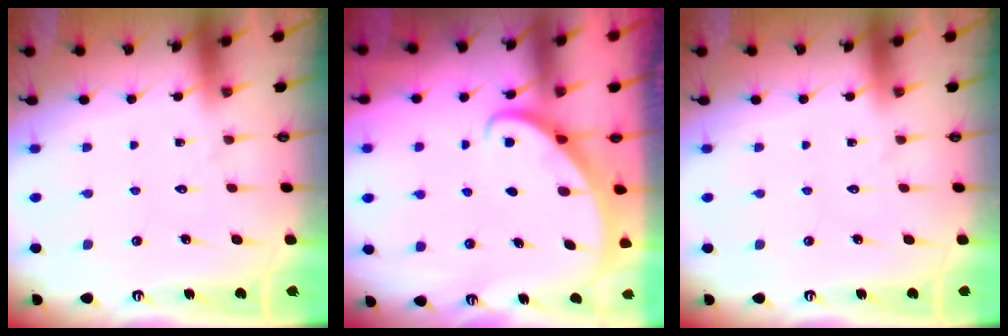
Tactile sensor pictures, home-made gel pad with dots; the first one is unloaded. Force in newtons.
{"total": 2.7, "press": 2.7, "slide": 0.2}
{"total": 0.0}